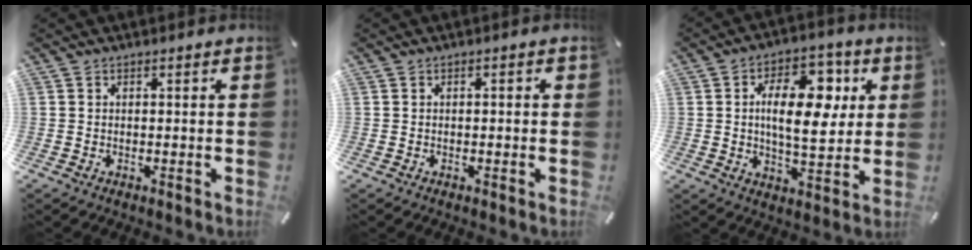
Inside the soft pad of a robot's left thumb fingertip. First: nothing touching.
{"total": 0.8, "force": [-0.2, 0.4, 0.7], "torque": [-0.012, 0.002, -0.005]}
{"total": 15.2, "force": [3.4, 8.3, 12.3], "torque": [-0.188, 0.004, 0.053]}